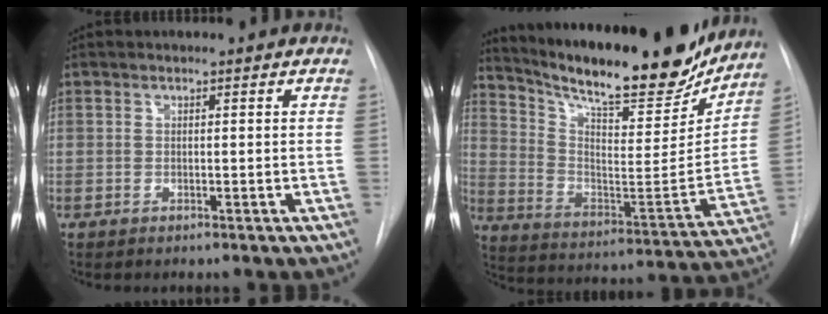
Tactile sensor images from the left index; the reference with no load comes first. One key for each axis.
{"total": 25.4, "fx": 21.6, "fy": 5.0, "fz": 12.5, "tx": -0.210, "ty": -0.042, "tz": 0.315}